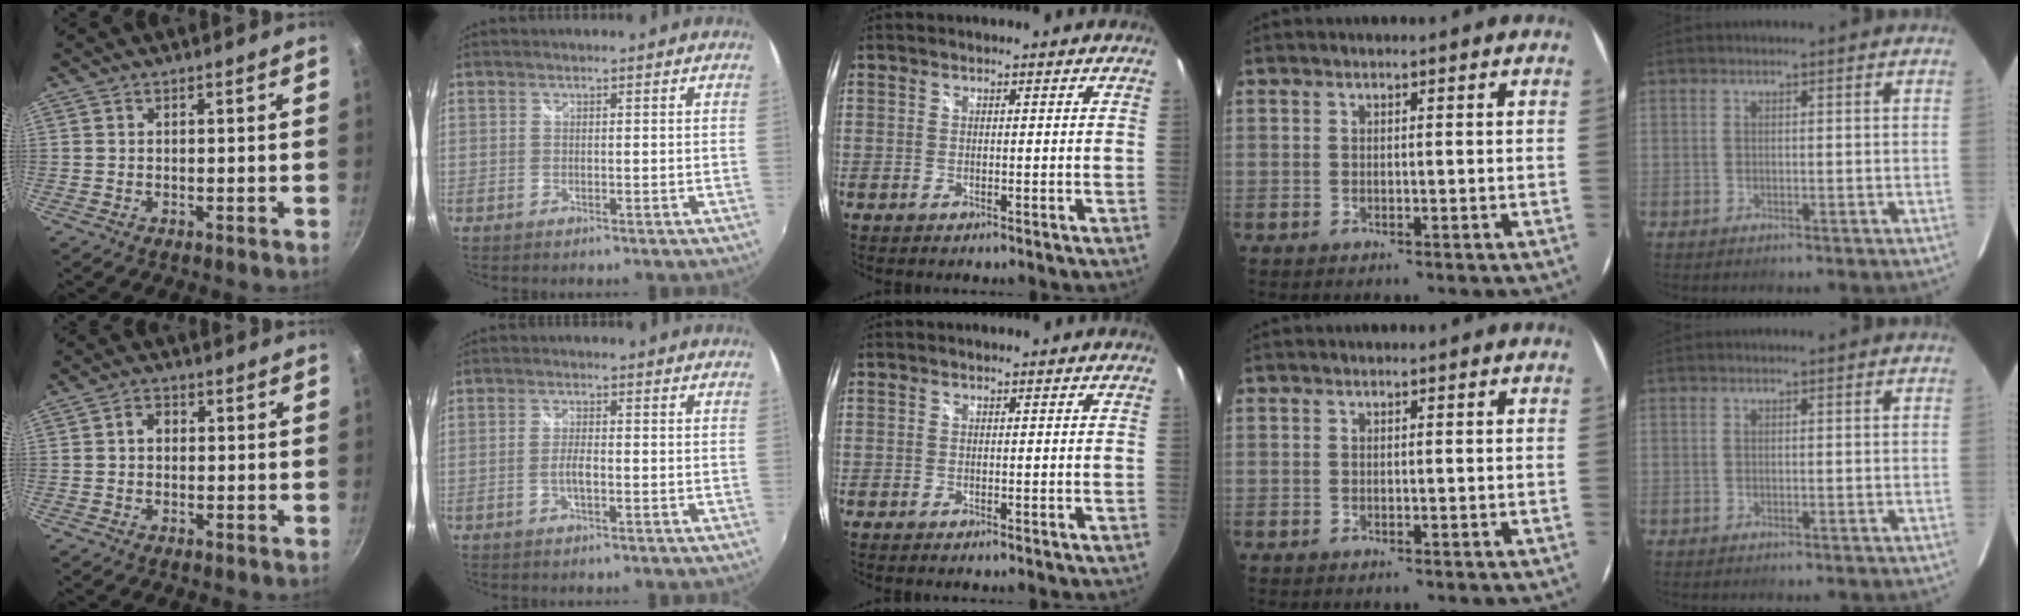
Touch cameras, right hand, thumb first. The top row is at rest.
{"thumb": {"total": 2.5, "force": [0.2, 1.9, 1.5], "torque": [-0.017, 0.008, 0.000]}, "index": {"total": 2.3, "force": [-0.8, 0.5, 2.1], "torque": [-0.049, 0.004, -0.017]}}